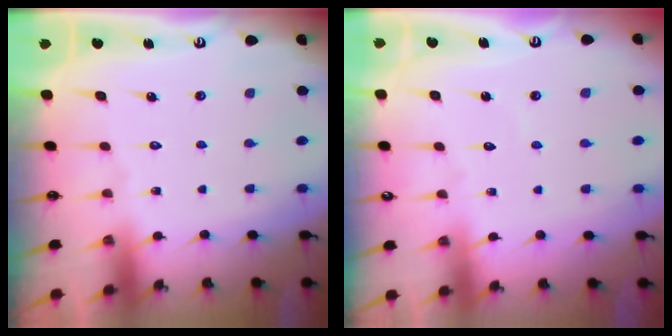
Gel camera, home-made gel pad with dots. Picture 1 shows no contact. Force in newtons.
{"total": 2.7, "press": 2.7, "slide": 0.2}